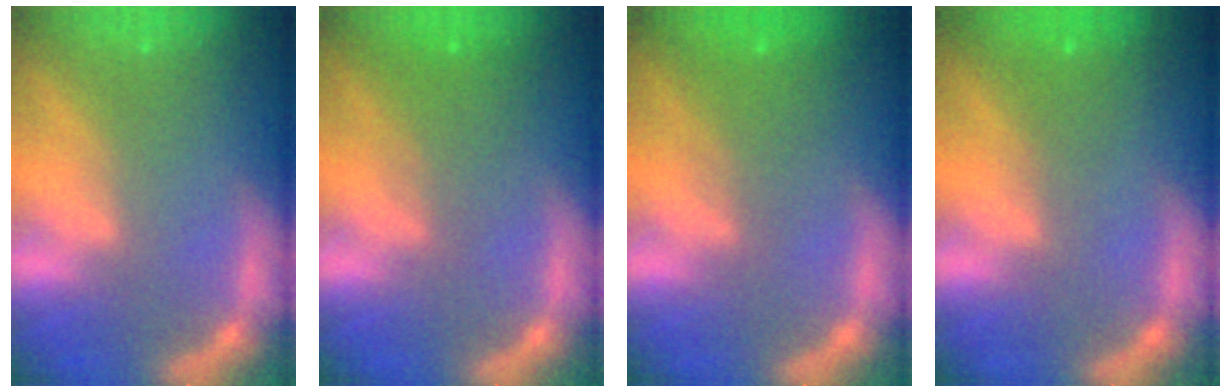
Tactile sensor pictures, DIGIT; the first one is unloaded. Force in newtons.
{"total": 2.9}
{"total": 3.0}
{"total": 1.5}